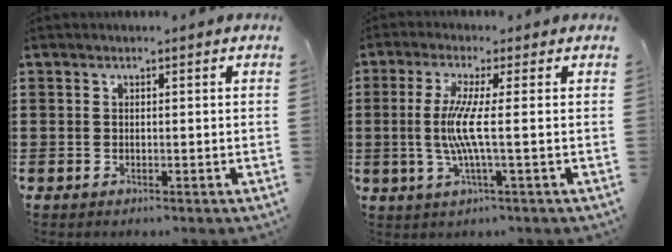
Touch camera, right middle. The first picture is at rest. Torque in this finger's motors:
{"motor_torque": [0.72, 0.10, 0.97, 0.21]}